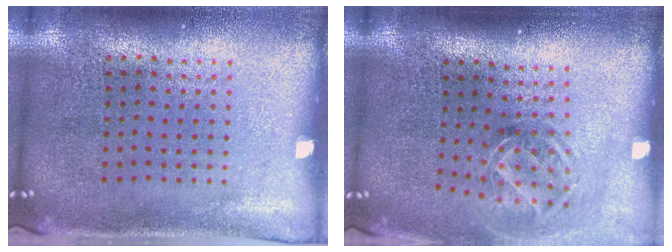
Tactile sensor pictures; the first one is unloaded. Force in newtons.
{"total": 1.8, "press": 1.3, "slide": 1.2}